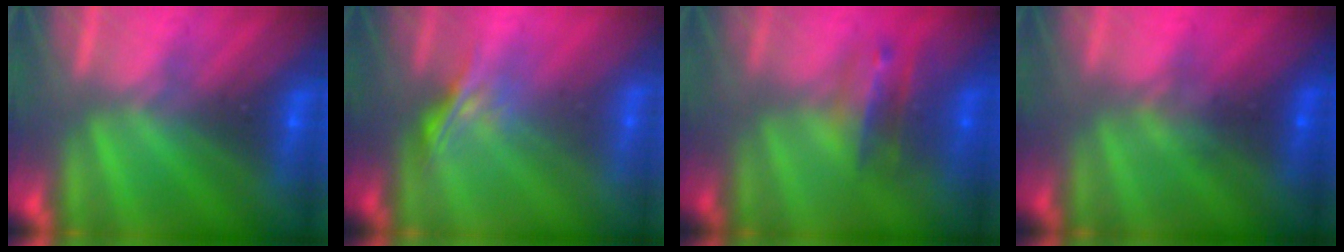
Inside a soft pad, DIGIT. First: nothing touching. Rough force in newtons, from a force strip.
{"total": 1.4}
{"total": 2.8}
{"total": 1.2}